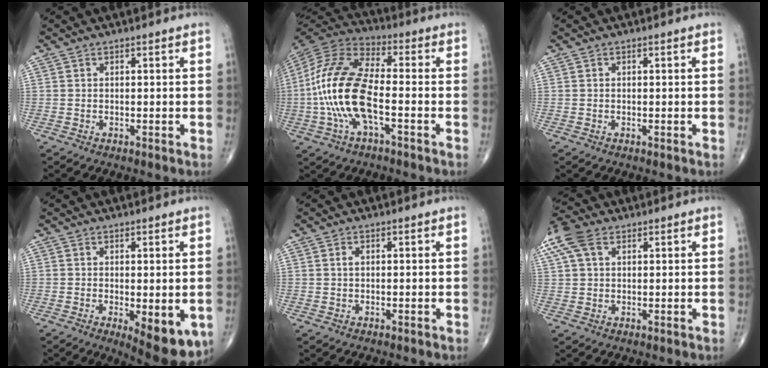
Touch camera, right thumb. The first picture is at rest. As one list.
[{"total": 17.4, "force": [-3.2, 7.1, 15.6], "torque": [-0.336, 0.030, -0.064]}, {"total": 0.0}, {"total": 9.7, "force": [-2.9, 3.6, 8.5], "torque": [-0.104, -0.021, -0.034]}, {"total": 1.0, "force": [0.3, 0.6, 0.8], "torque": [-0.013, 0.002, 0.003]}, {"total": 8.5, "force": [3.8, 5.1, 5.6], "torque": [-0.134, 0.022, 0.072]}]